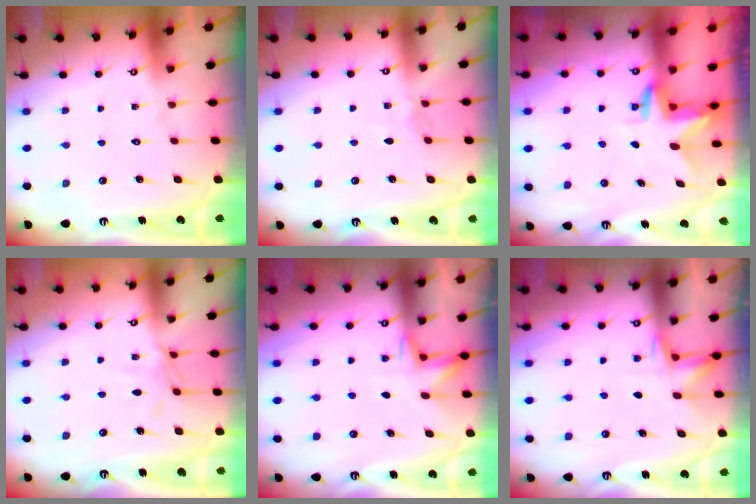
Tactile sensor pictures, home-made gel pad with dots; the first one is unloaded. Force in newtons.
{"total": 2.9, "press": 2.9, "slide": 0.5}
{"total": 3.0, "press": 3.0, "slide": 0.2}
{"total": 5.5, "press": 5.5, "slide": 0.3}
{"total": 4.4, "press": 4.1, "slide": 1.4}
{"total": 4.4, "press": 4.1, "slide": 1.4}